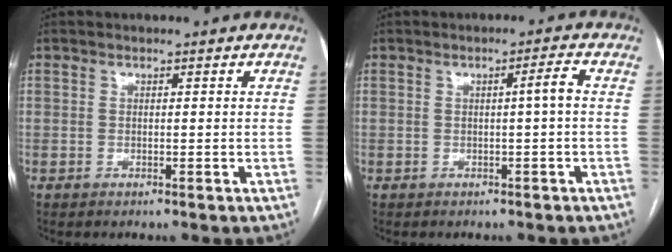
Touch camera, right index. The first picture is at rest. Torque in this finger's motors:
{"motor_torque": [0.32, 0.03, 0.10, 0.03]}